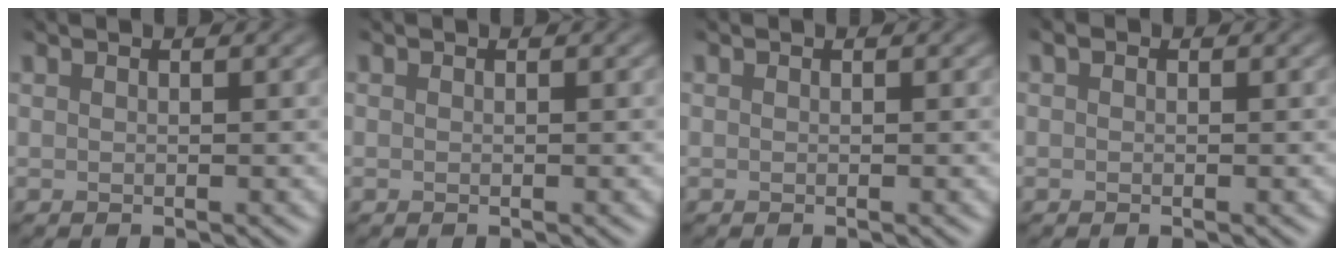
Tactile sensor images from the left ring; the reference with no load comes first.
{"total": 0.0}
{"total": 0.0}
{"total": 0.8, "force": [-0.7, -0.1, -0.4], "torque": [0.001, -0.005, -0.004]}